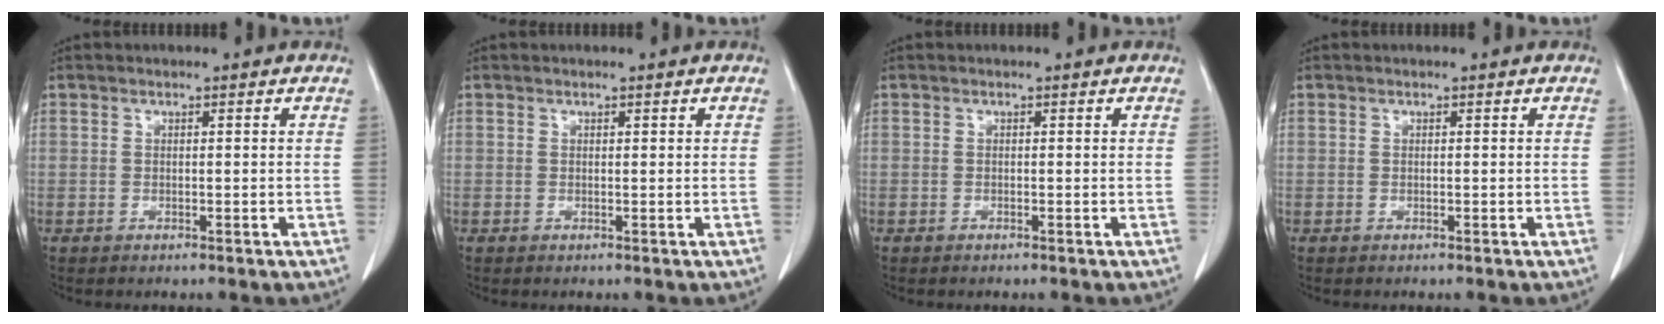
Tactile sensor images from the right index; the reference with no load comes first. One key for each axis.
{"total": 0.0}
{"total": 0.0}
{"total": 0.0}